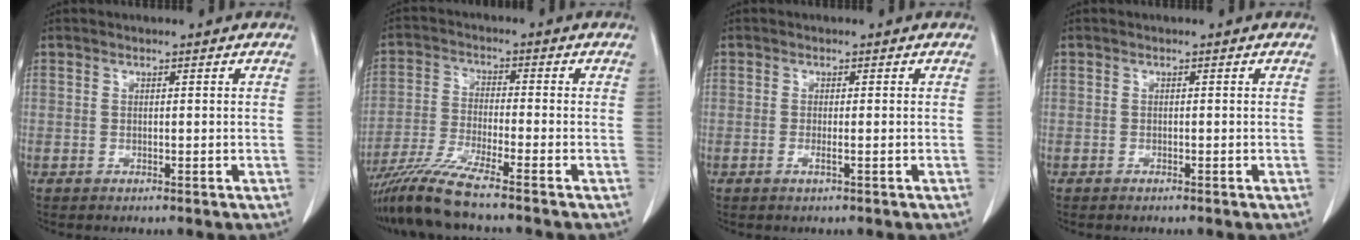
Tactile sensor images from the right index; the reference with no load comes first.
{"total": 8.8, "force": [-7.5, -1.3, 4.5], "torque": [-0.088, -0.026, -0.139]}
{"total": 1.1, "force": [-0.4, -0.1, 1.0], "torque": [-0.022, -0.004, -0.007]}
{"total": 0.0}